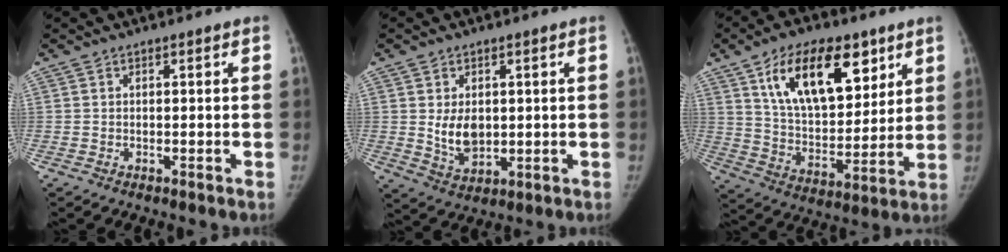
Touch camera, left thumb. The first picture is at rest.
{"total": 6.4, "force": [0.8, 4.2, 4.8], "torque": [-0.067, -0.016, 0.027]}
{"total": 21.1, "force": [10.2, 10.1, 15.4], "torque": [-0.227, -0.038, 0.185]}